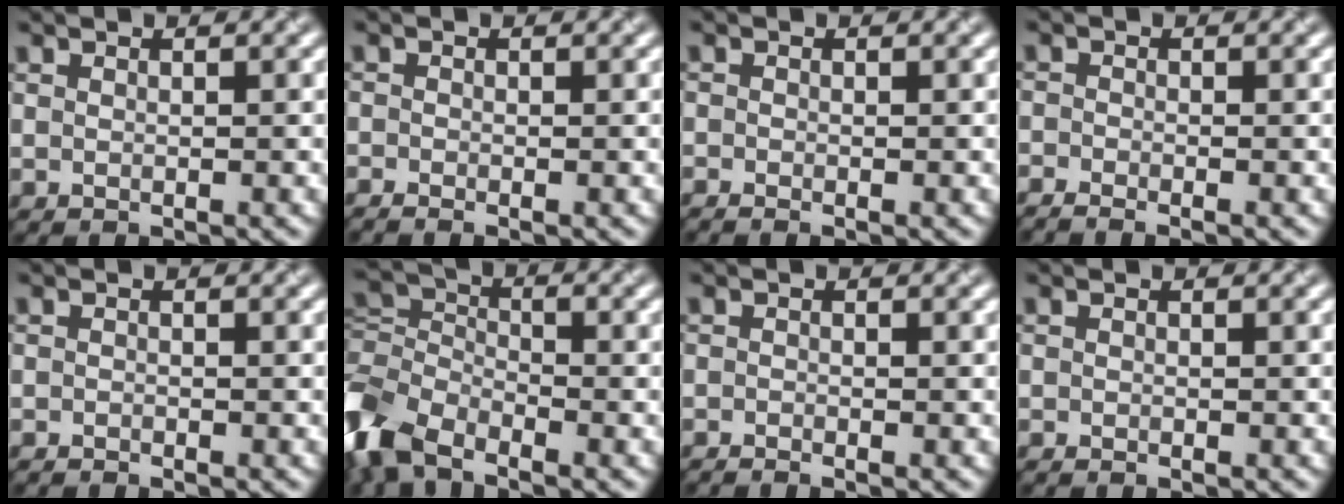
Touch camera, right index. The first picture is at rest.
{"total": 1.2, "force": [-1.0, 0.2, 0.6], "torque": [-0.011, -0.009, -0.023]}
{"total": 0.9, "force": [-0.7, 0.2, 0.4], "torque": [-0.007, -0.007, -0.017]}
{"total": 2.3, "force": [-1.9, 0.5, 1.2], "torque": [-0.027, -0.010, -0.030]}
{"total": 0.8, "force": [-0.8, 0.1, 0.1], "torque": [0.001, -0.004, -0.017]}
{"total": 7.6, "force": [-4.7, 3.8, 4.5], "torque": [-0.097, 0.000, -0.112]}
{"total": 1.2, "force": [-1.1, 0.0, 0.4], "torque": [-0.010, -0.006, -0.024]}
{"total": 0.5, "force": [-0.5, 0.1, 0.2], "torque": [-0.001, -0.004, -0.010]}